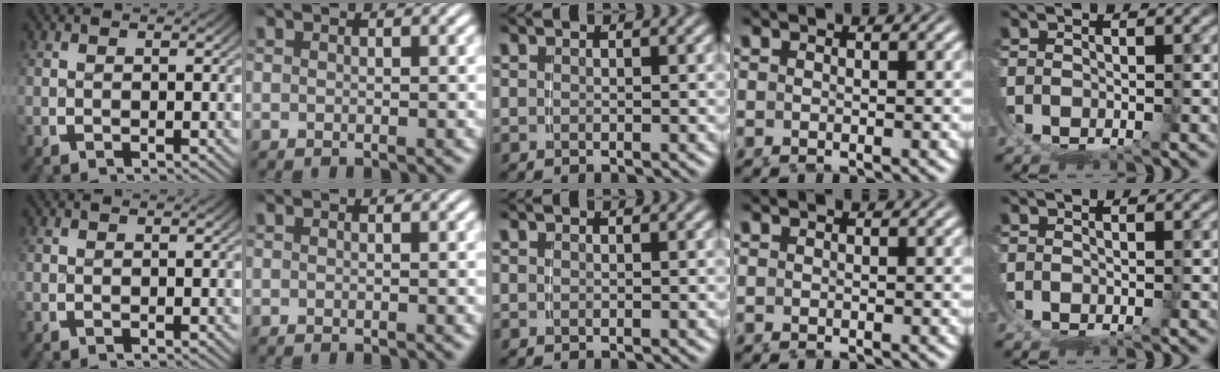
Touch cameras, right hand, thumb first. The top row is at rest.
{}